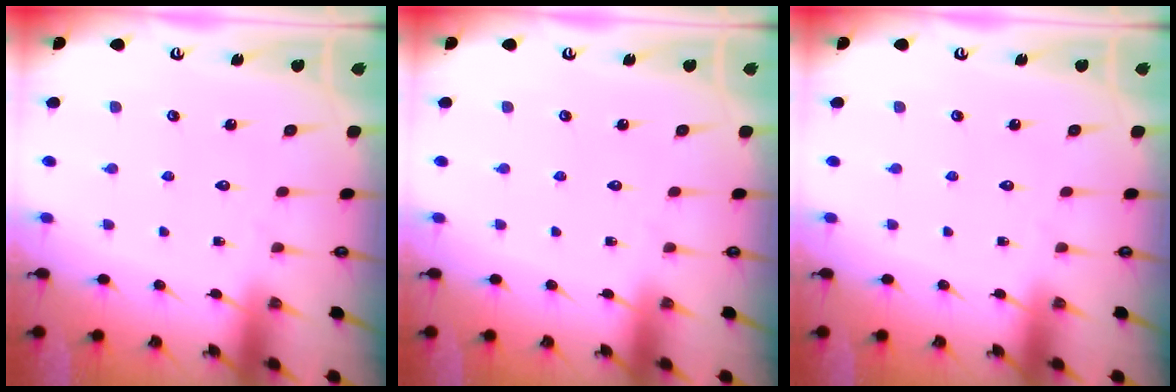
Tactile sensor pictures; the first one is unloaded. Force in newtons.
{"total": 0.0}
{"total": 0.0}